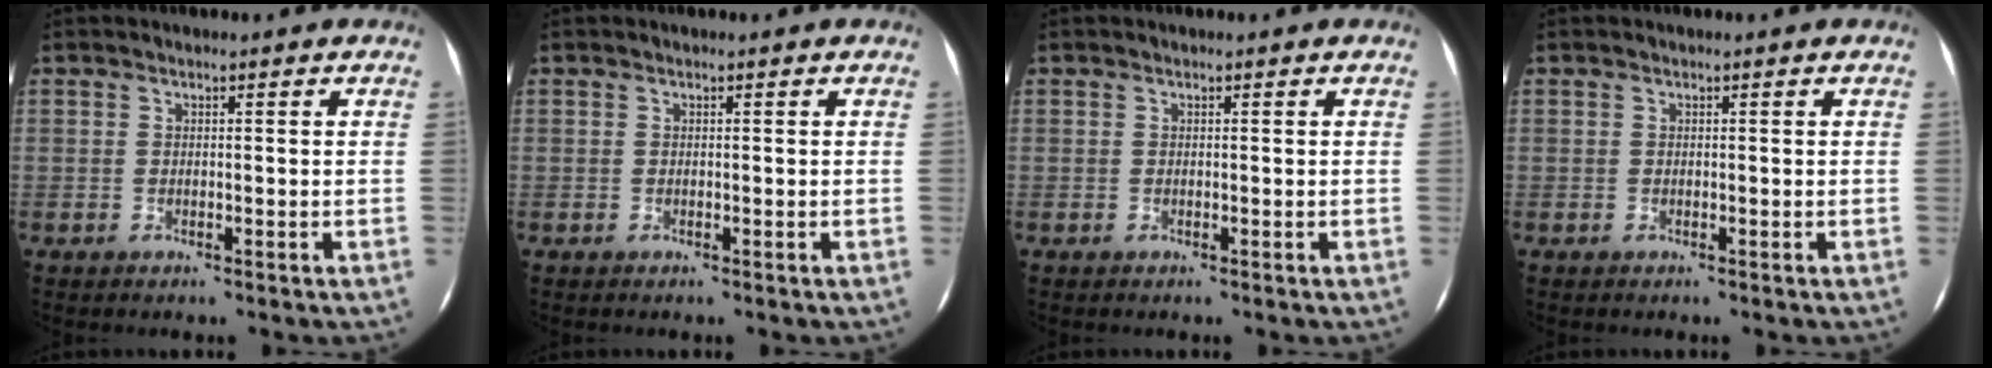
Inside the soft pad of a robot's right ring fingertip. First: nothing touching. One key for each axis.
{"total": 0.0}
{"total": 0.0}
{"total": 0.0}